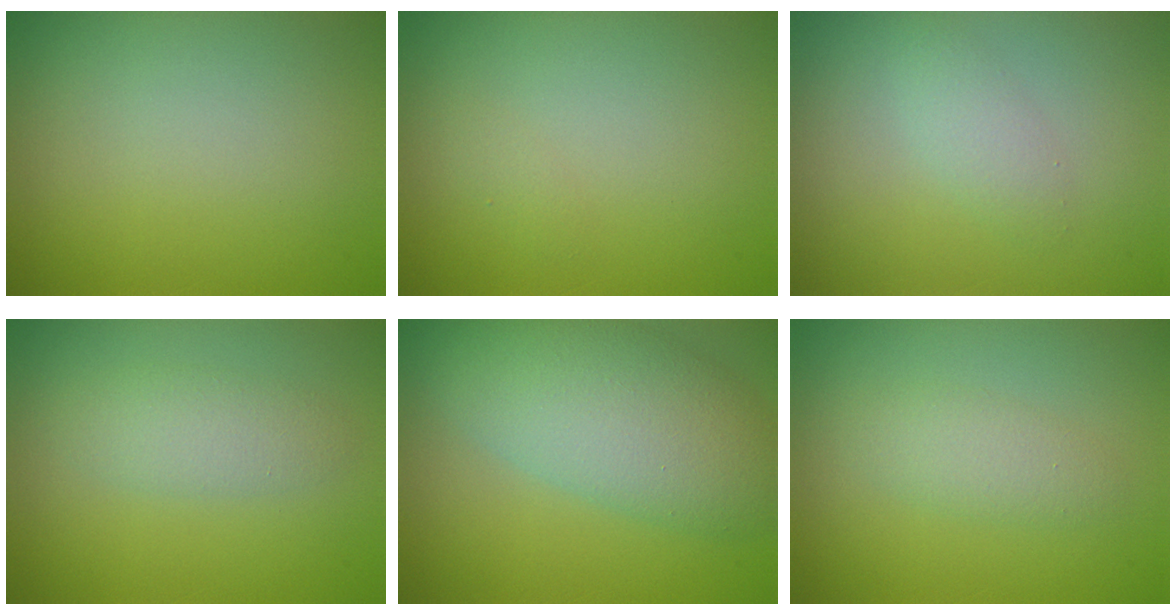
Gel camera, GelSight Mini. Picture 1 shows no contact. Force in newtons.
{"total": 0.5, "press": 0.5, "slide": 0.0}
{"total": 1.6, "press": 1.6, "slide": 0.1}
{"total": 2.3, "press": 2.3, "slide": 0.1}
{"total": 8.3, "press": 8.2, "slide": 0.7}
{"total": 2.1, "press": 2.1, "slide": 0.1}